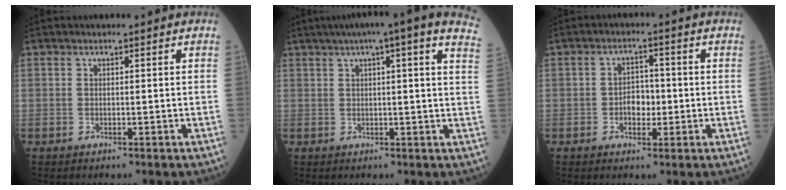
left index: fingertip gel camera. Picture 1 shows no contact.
{"total": 16.8, "force": [11.7, 1.2, 12.0], "torque": [-0.182, 0.041, 0.132]}
{"total": 3.6, "force": [-0.7, 2.3, 2.6], "torque": [-0.042, 0.009, -0.013]}